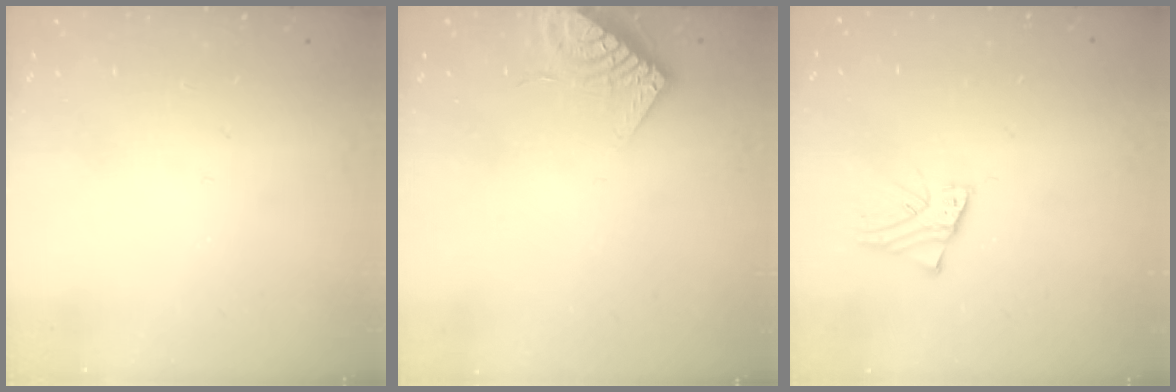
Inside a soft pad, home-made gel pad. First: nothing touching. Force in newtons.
{"total": 6.6, "press": 6.6, "slide": 0.6}
{"total": 2.4, "press": 2.4, "slide": 0.1}